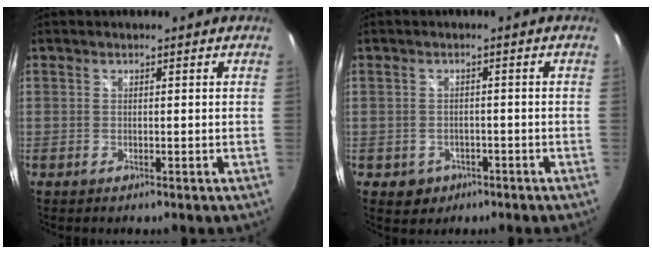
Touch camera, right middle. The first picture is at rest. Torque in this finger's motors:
{"motor_torque": [0.54, -0.51, -0.01, 0.00]}